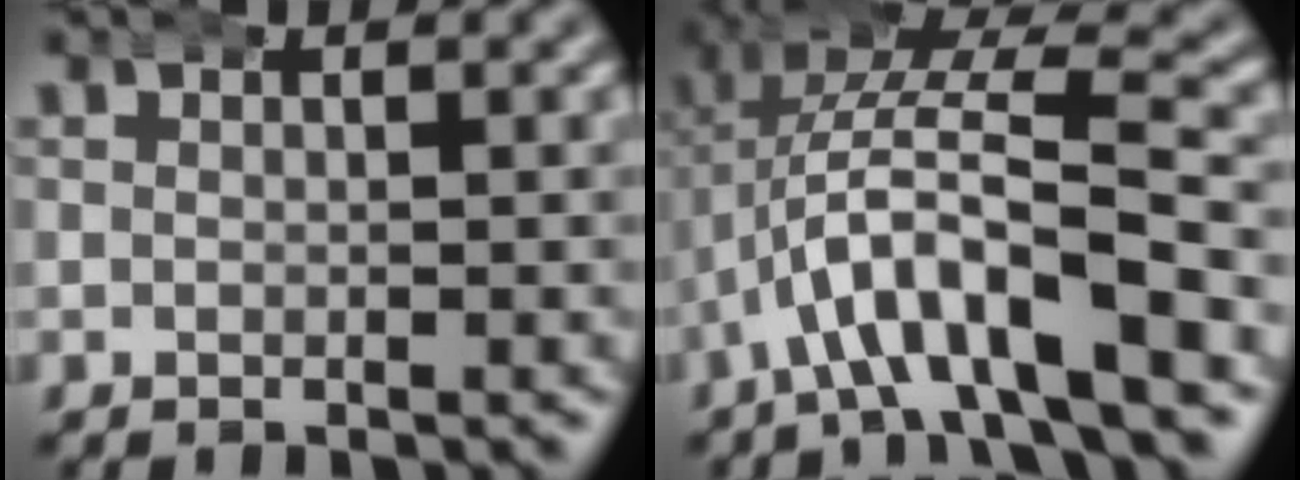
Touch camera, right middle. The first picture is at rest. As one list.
[{"total": 8.3, "force": [-1.8, 4.1, 7.0], "torque": [-0.131, -0.005, -0.025]}]